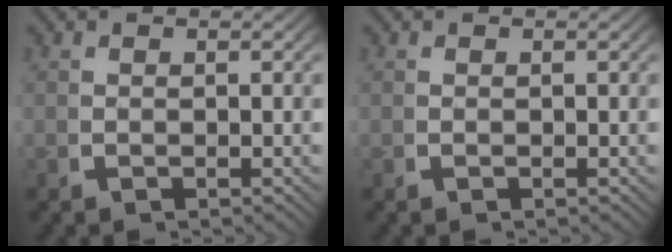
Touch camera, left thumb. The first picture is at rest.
{"total": 0.0}